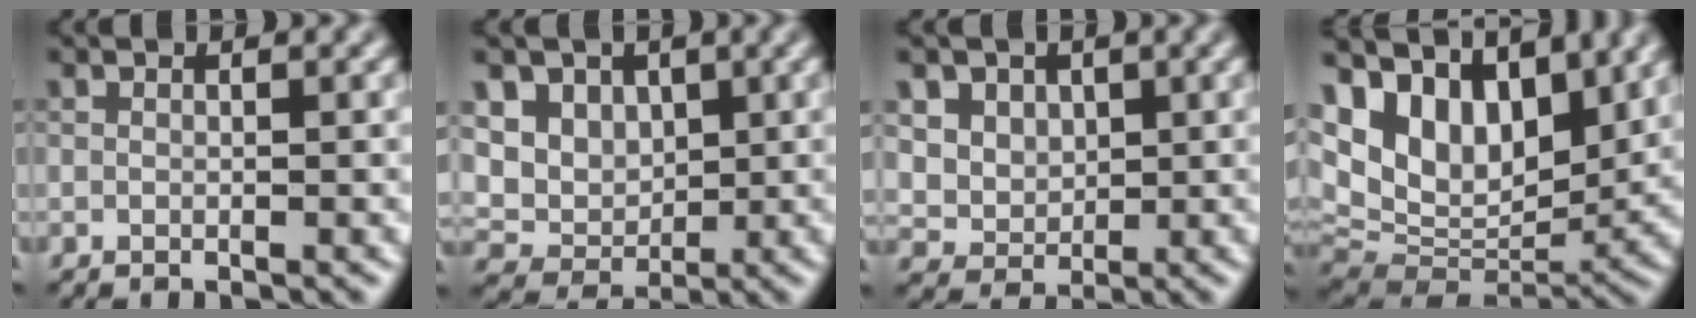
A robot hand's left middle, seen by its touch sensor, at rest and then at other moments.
{"total": 7.6, "force": [2.9, 6.0, 3.6], "torque": [-0.074, 0.008, 0.046]}
{"total": 4.8, "force": [2.1, 3.9, 2.0], "torque": [-0.040, 0.000, 0.037]}
{"total": 11.9, "force": [6.9, 6.6, 7.1], "torque": [-0.160, 0.025, 0.121]}